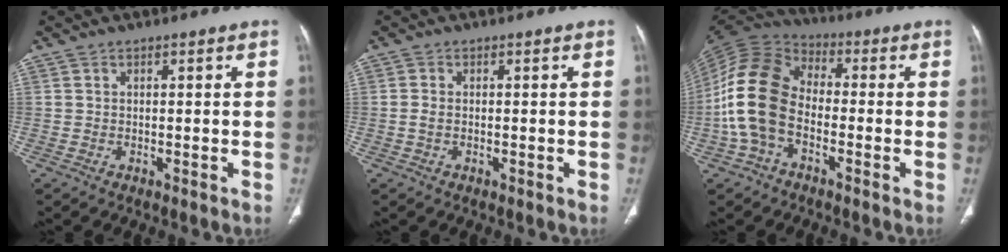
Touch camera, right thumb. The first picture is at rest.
{"total": 1.4, "force": [-0.2, 0.9, 1.1], "torque": [-0.021, 0.004, -0.004]}
{"total": 14.7, "force": [-3.2, 9.8, 10.6], "torque": [-0.210, 0.038, -0.071]}